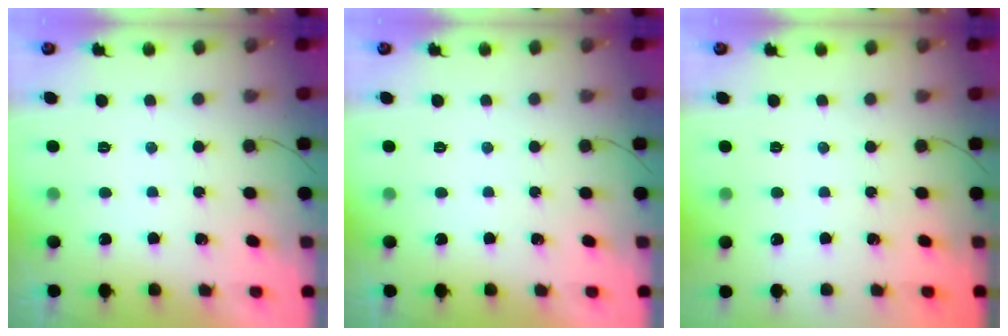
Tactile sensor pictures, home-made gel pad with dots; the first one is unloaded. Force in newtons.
{"total": 0.0}
{"total": 0.0}